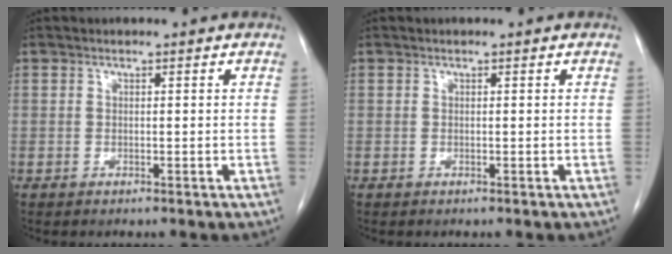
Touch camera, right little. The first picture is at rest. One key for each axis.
{"total": 0.0}